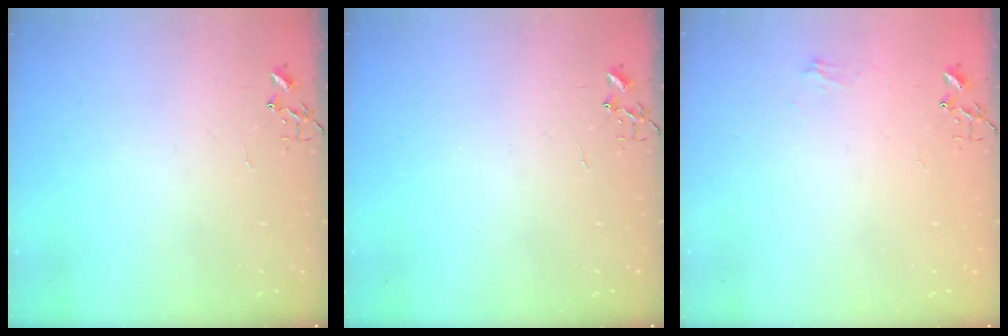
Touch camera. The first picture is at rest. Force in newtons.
{"total": 0.0}
{"total": 6.1, "press": 6.1, "slide": 0.7}